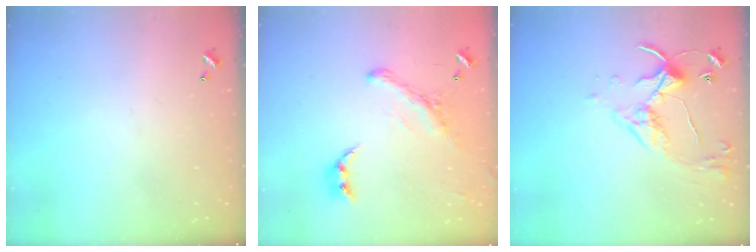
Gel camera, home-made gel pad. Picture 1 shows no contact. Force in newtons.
{"total": 2.9, "press": 2.5, "slide": 1.4}
{"total": 5.3, "press": 5.3, "slide": 0.7}